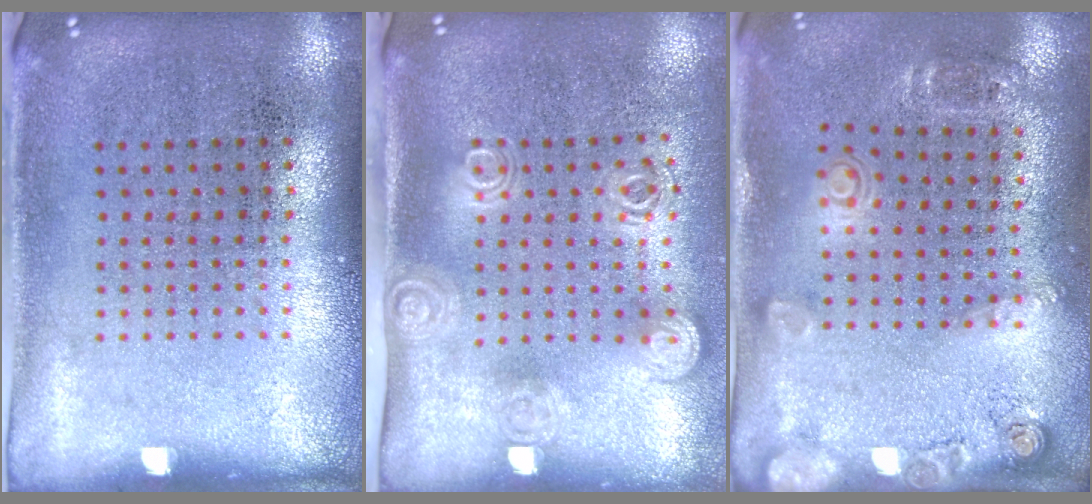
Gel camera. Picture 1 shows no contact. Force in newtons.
{"total": 1.9, "press": 1.3, "slide": 1.3}
{"total": 1.9, "press": 1.2, "slide": 1.4}